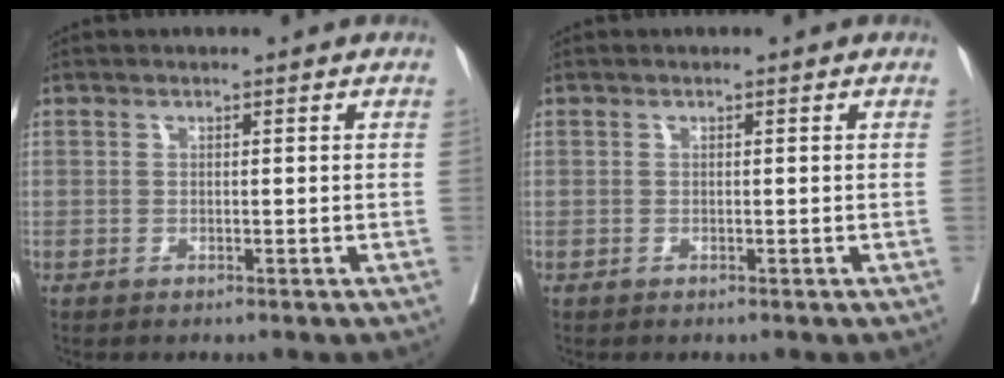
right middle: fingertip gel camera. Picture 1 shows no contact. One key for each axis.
{"total": 0.0}